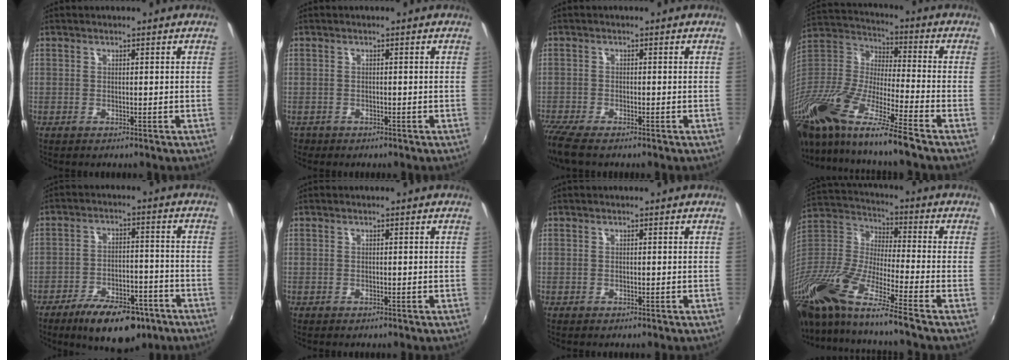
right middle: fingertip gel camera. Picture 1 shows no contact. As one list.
[{"total": 1.5, "force": [-0.9, 1.1, 0.2], "torque": [-0.010, -0.003, -0.014]}, {"total": 5.7, "force": [-4.6, 1.2, 3.1], "torque": [-0.084, -0.028, -0.091]}, {"total": 23.8, "force": [-17.4, 2.1, 16.1], "torque": [-0.301, -0.044, -0.332]}, {"total": 14.2, "force": [-9.8, 6.0, 8.4], "torque": [-0.156, -0.006, -0.144]}, {"total": 0.0}, {"total": 0.0}, {"total": 21.3, "force": [-15.8, 1.3, 14.3], "torque": [-0.268, -0.050, -0.307]}]